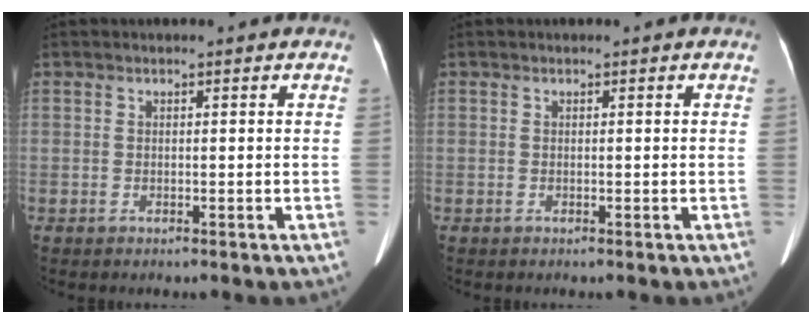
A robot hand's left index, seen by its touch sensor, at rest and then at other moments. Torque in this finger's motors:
{"motor_torque": [0.00, 0.00, 0.00, 0.00]}